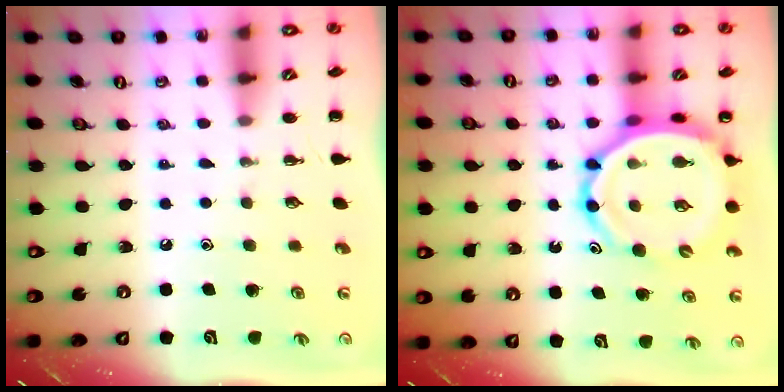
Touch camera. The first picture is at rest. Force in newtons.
{"total": 11.9, "press": 11.4, "slide": 3.4}